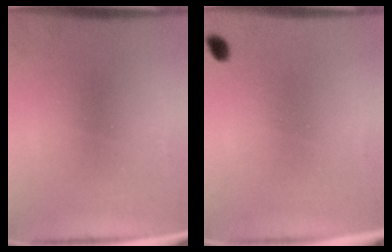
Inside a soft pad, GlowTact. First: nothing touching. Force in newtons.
{"total": 1.2}